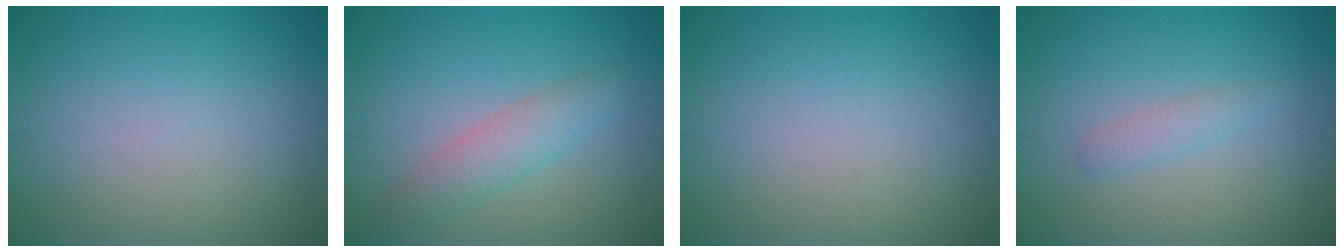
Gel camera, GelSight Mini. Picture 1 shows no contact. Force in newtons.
{"total": 2.9, "press": 2.9, "slide": 0.1}
{"total": 0.0}
{"total": 1.4, "press": 1.4, "slide": 0.1}